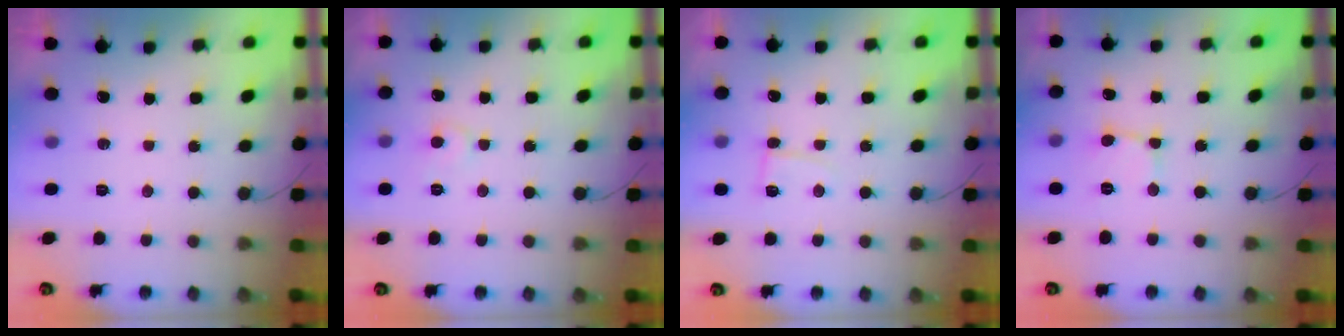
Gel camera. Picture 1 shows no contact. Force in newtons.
{"total": 5.2, "press": 5.2, "slide": 0.1}
{"total": 3.4, "press": 3.4, "slide": 0.4}
{"total": 1.8, "press": 1.7, "slide": 0.2}